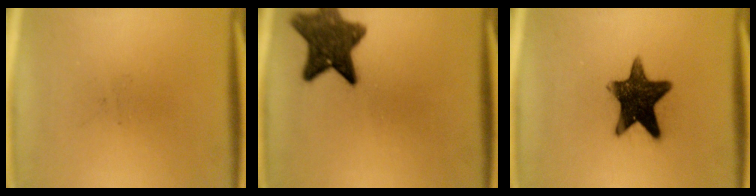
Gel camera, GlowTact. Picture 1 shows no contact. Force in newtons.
{"total": 9.9}
{"total": 14.1}